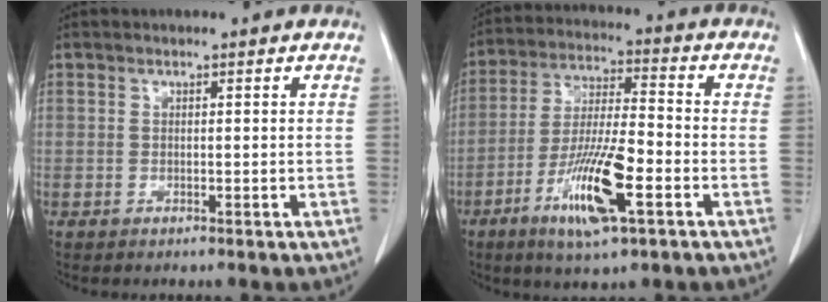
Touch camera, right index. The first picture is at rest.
{"total": 12.9, "force": [-5.5, 2.0, 11.5], "torque": [-0.223, -0.014, -0.097]}